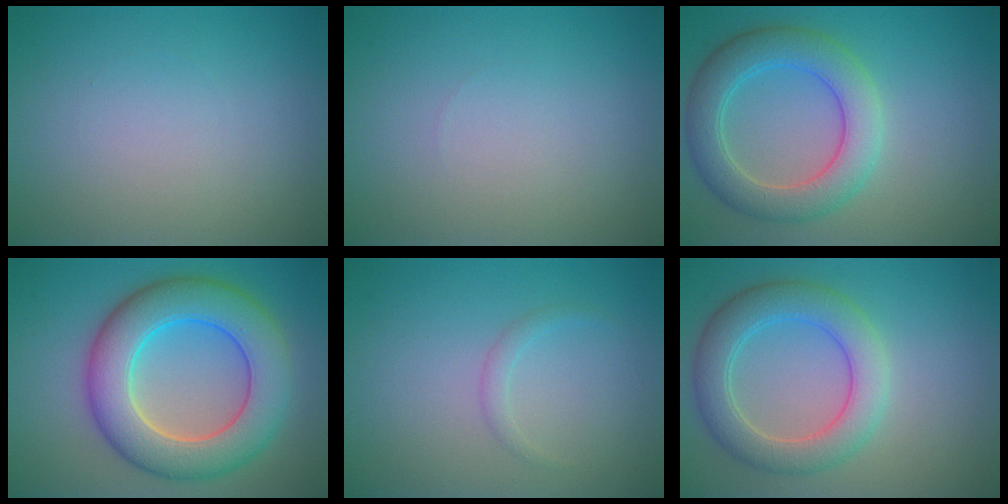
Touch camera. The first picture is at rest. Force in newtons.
{"total": 0.0}
{"total": 5.8, "press": 5.7, "slide": 0.4}
{"total": 9.3, "press": 9.3, "slide": 0.2}
{"total": 0.9, "press": 0.9, "slide": 0.1}
{"total": 5.4, "press": 5.4, "slide": 0.1}